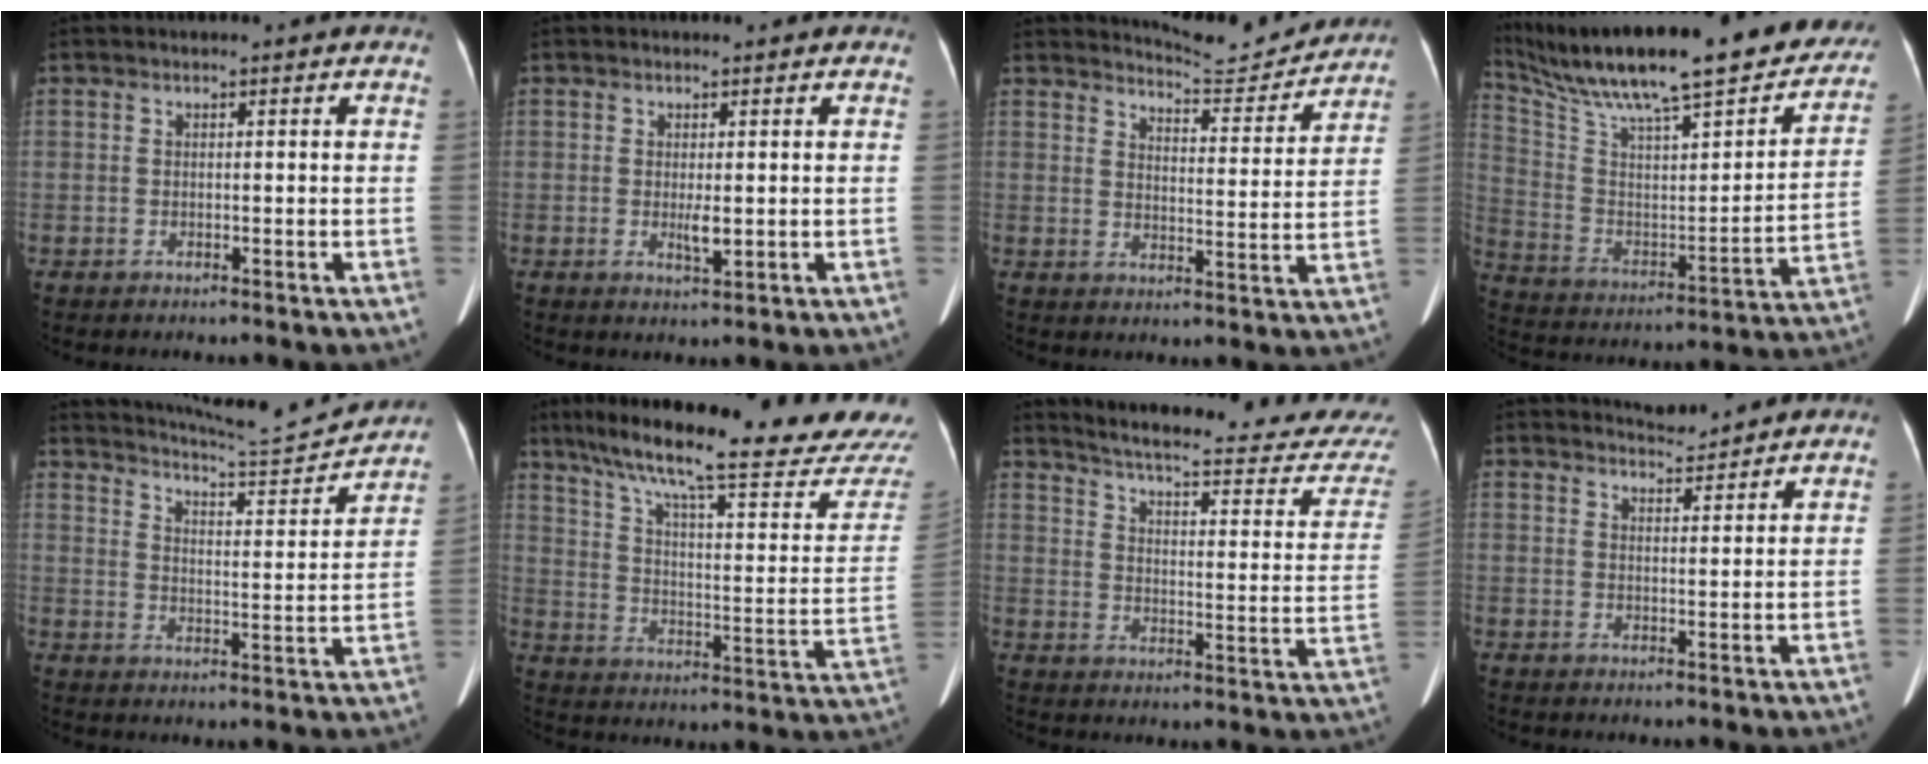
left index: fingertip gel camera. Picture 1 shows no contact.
{"total": 2.0, "force": [0.1, 0.4, 1.9], "torque": [-0.037, -0.006, 0.005]}
{"total": 9.3, "force": [9.3, 0.3, 0.2], "torque": [-0.007, -0.015, 0.124]}
{"total": 34.0, "force": [27.8, 6.3, 18.6], "torque": [-0.319, -0.027, 0.396]}
{"total": 13.7, "force": [13.4, -1.3, 2.6], "torque": [-0.051, -0.032, 0.195]}
{"total": 28.2, "force": [23.9, 1.0, 15.0], "torque": [-0.241, -0.055, 0.327]}
{"total": 24.3, "force": [22.9, 1.5, 7.9], "torque": [-0.116, -0.095, 0.278]}
{"total": 3.1, "force": [3.1, -0.1, -0.3], "torque": [-0.007, -0.002, 0.053]}